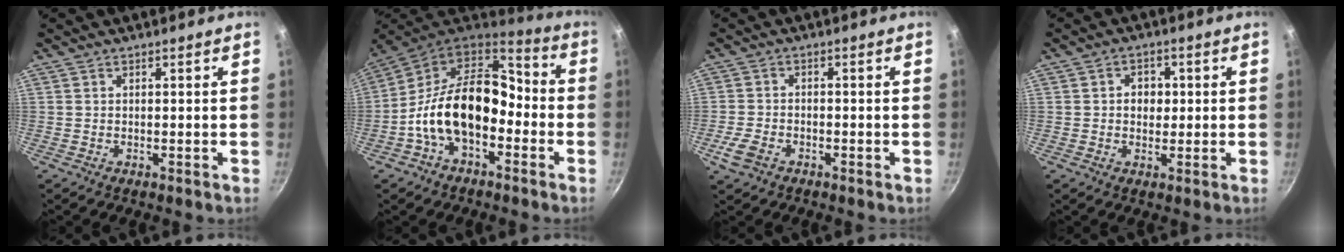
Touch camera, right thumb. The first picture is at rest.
{"total": 18.5, "force": [-4.1, 11.7, 13.7], "torque": [-0.211, 0.060, -0.089]}
{"total": 4.6, "force": [-2.4, 2.8, 2.7], "torque": [-0.062, 0.012, -0.050]}
{"total": 4.0, "force": [0.3, 3.3, 2.2], "torque": [-0.012, 0.001, 0.001]}